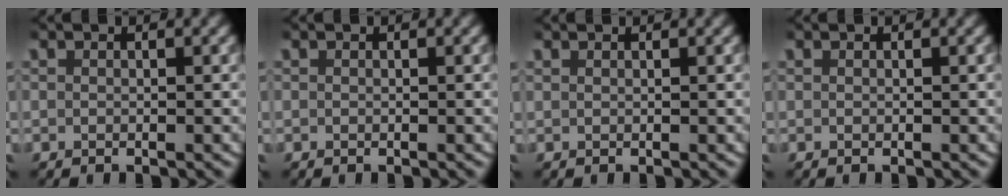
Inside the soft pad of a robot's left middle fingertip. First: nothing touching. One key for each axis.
{"total": 0.0}
{"total": 0.6, "fx": 0.6, "fy": 0.0, "fz": 0.1, "tx": 0.003, "ty": 0.001, "tz": 0.009}
{"total": 0.0}